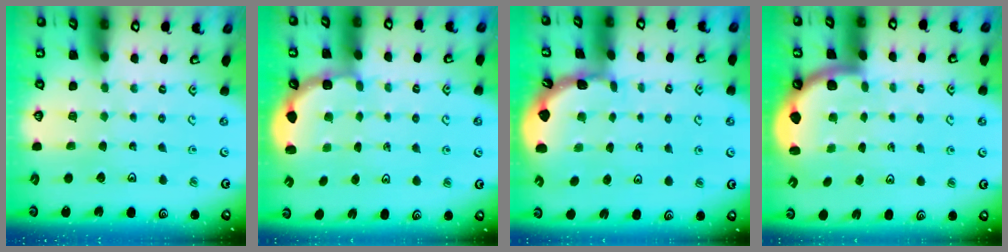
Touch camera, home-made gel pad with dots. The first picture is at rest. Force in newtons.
{"total": 3.0, "press": 2.3, "slide": 1.8}
{"total": 1.7, "press": 1.7, "slide": 0.1}
{"total": 2.0, "press": 2.0, "slide": 0.3}